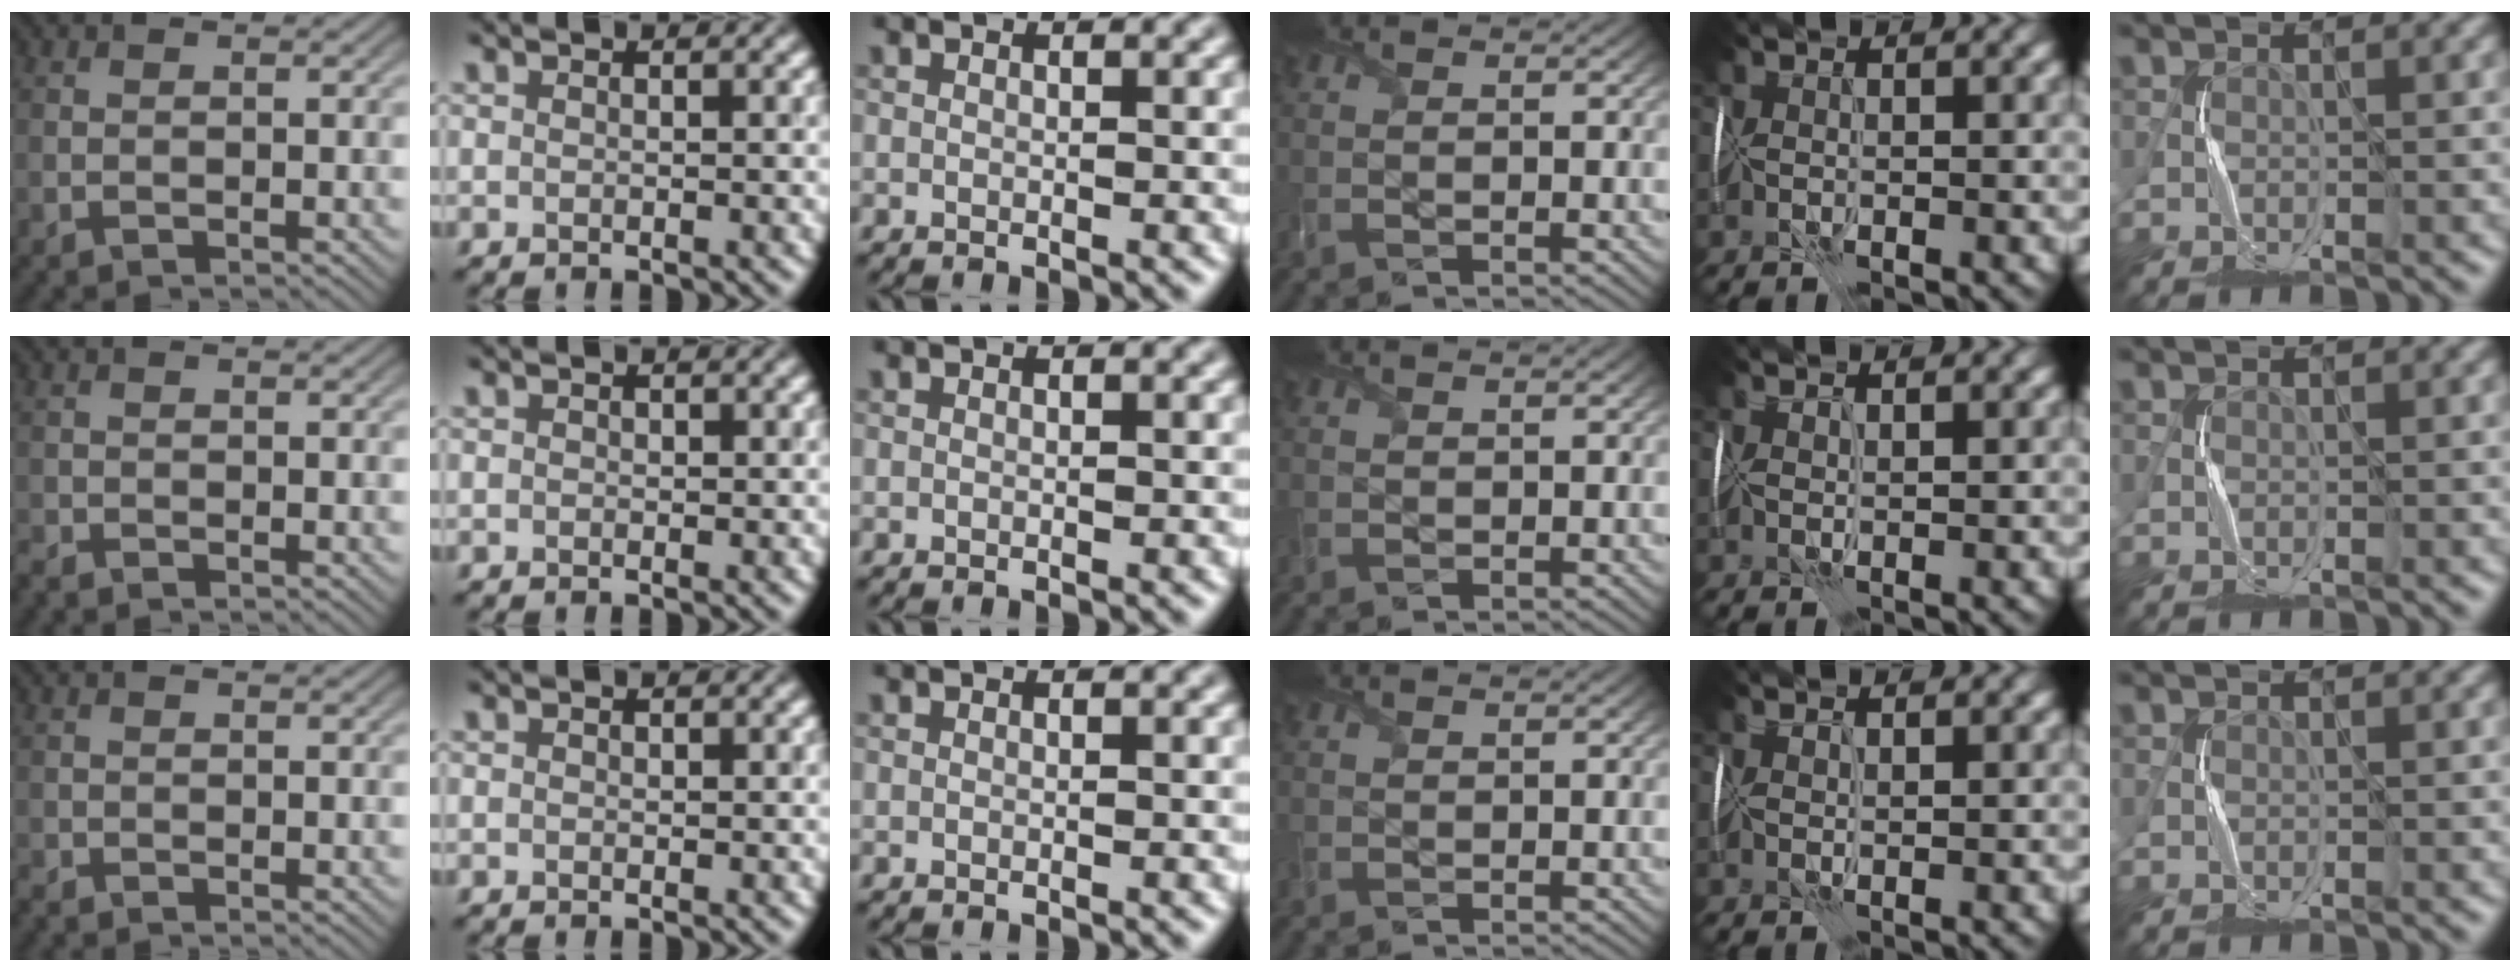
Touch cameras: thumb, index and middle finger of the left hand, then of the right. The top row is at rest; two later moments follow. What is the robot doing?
{"motion": "wrap", "object": "plastic wrap"}